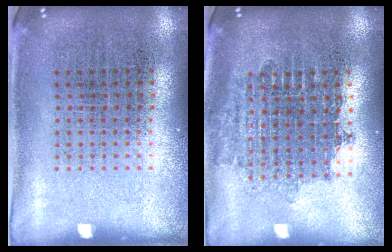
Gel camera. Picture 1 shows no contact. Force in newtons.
{"total": 1.6, "press": 1.3, "slide": 0.9}